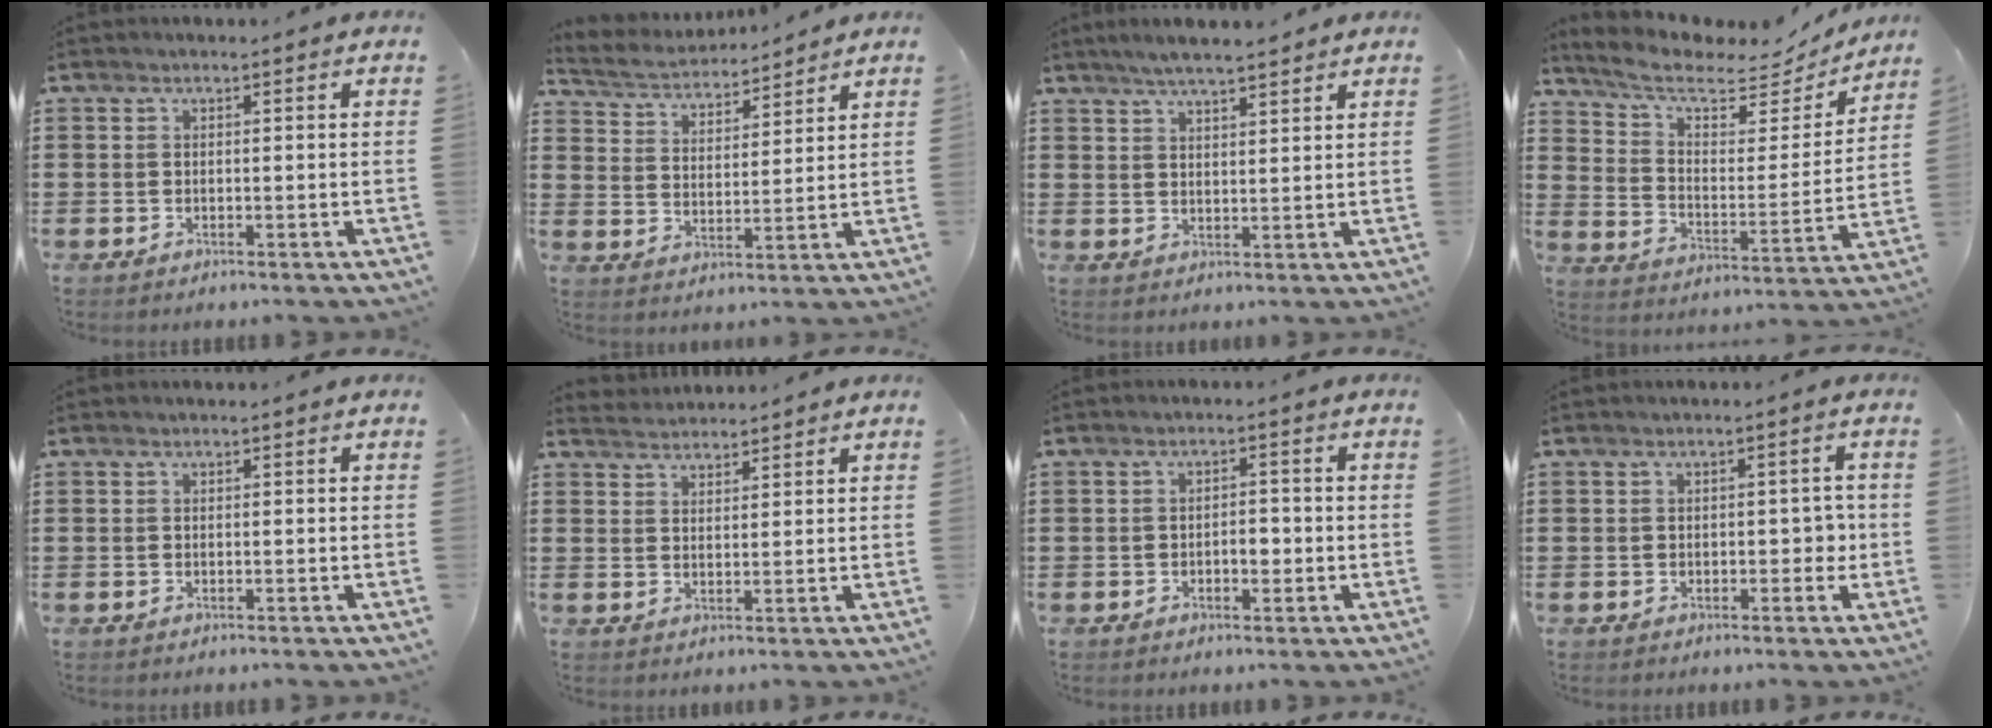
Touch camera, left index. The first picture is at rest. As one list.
[{"total": 4.1, "force": [4.1, 0.4, 0.2], "torque": [-0.028, -0.025, 0.068]}, {"total": 3.8, "force": [3.4, 0.3, 1.6], "torque": [-0.040, -0.003, 0.061]}, {"total": 7.4, "force": [6.1, 2.3, 3.5], "torque": [-0.097, -0.037, 0.102]}, {"total": 0.0}, {"total": 2.4, "force": [2.4, 0.2, -0.4], "torque": [0.000, -0.001, 0.048]}, {"total": 2.5, "force": [-0.7, 1.3, 2.1], "torque": [-0.042, 0.005, -0.016]}, {"total": 2.9, "force": [-0.3, 1.5, 2.4], "torque": [-0.030, 0.001, -0.011]}]